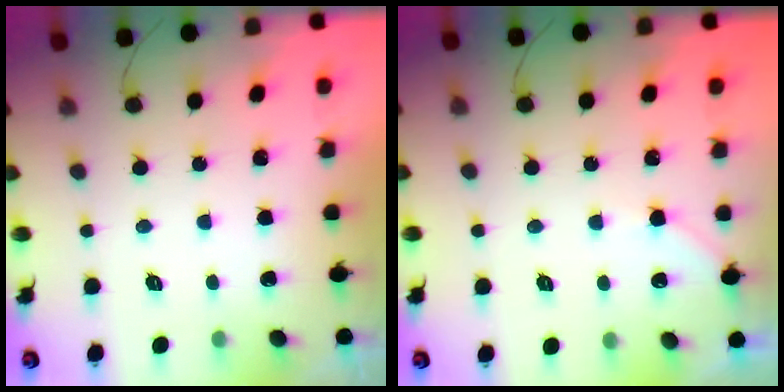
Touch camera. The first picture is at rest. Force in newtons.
{"total": 3.5, "press": 3.5, "slide": 0.5}